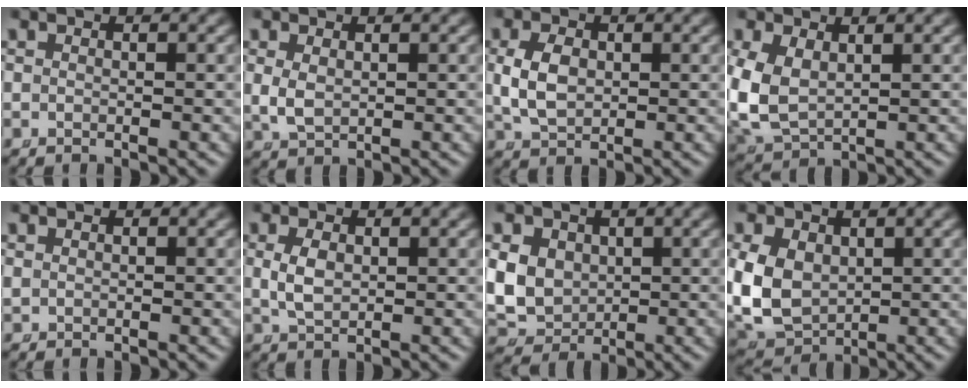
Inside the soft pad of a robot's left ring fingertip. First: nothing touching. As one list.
[{"total": 2.3, "force": [0.3, 1.8, 1.4], "torque": [-0.050, -0.021, 0.024]}, {"total": 3.8, "force": [0.1, 2.9, 2.6], "torque": [-0.067, -0.014, 0.017]}, {"total": 7.4, "force": [-0.1, 6.3, 3.8], "torque": [-0.133, -0.034, 0.017]}, {"total": 0.5, "force": [0.1, 0.5, 0.2], "torque": [-0.014, -0.006, 0.008]}, {"total": 2.3, "force": [0.2, 1.5, 1.8], "torque": [-0.047, -0.011, 0.017]}, {"total": 9.6, "force": [-0.2, 8.7, 4.0], "torque": [-0.119, -0.040, 0.008]}, {"total": 11.2, "force": [-1.1, 9.9, 5.1], "torque": [-0.156, -0.048, -0.002]}]